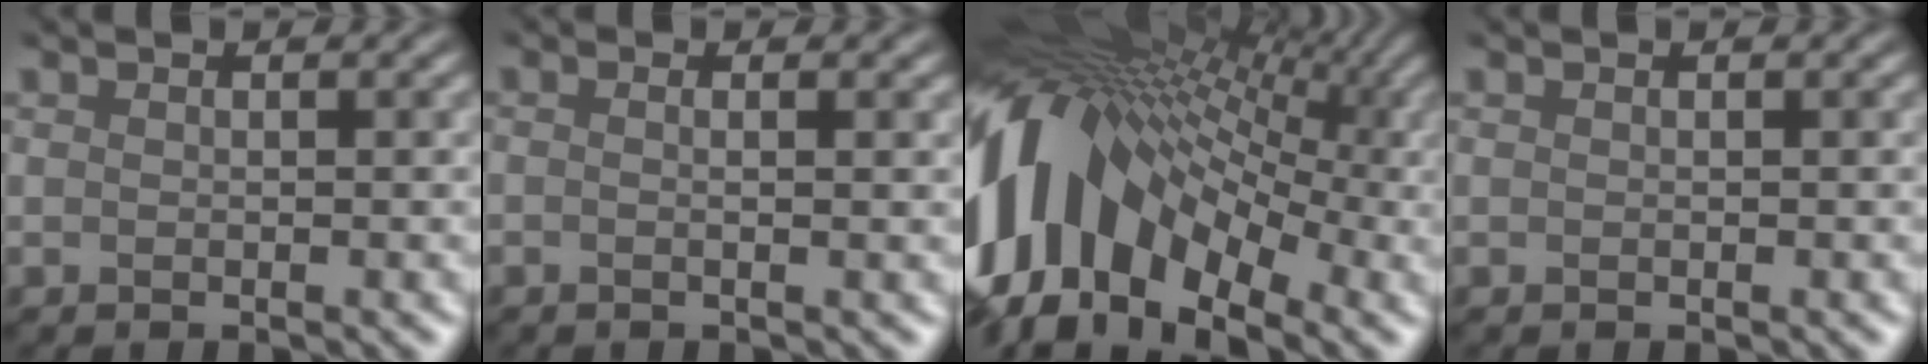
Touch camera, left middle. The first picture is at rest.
{"total": 1.5, "force": [0.3, 0.8, 1.2], "torque": [0.004, 0.006, -0.018]}
{"total": 12.9, "force": [-0.8, 8.2, 9.9], "torque": [-0.225, 0.025, -0.005]}
{"total": 0.0}